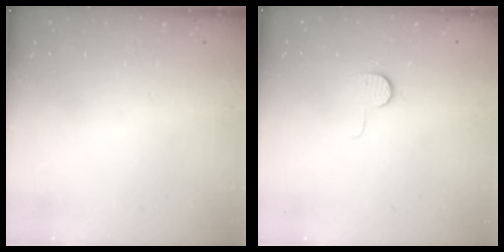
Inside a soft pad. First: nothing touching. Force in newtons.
{"total": 6.8, "press": 6.8, "slide": 0.6}